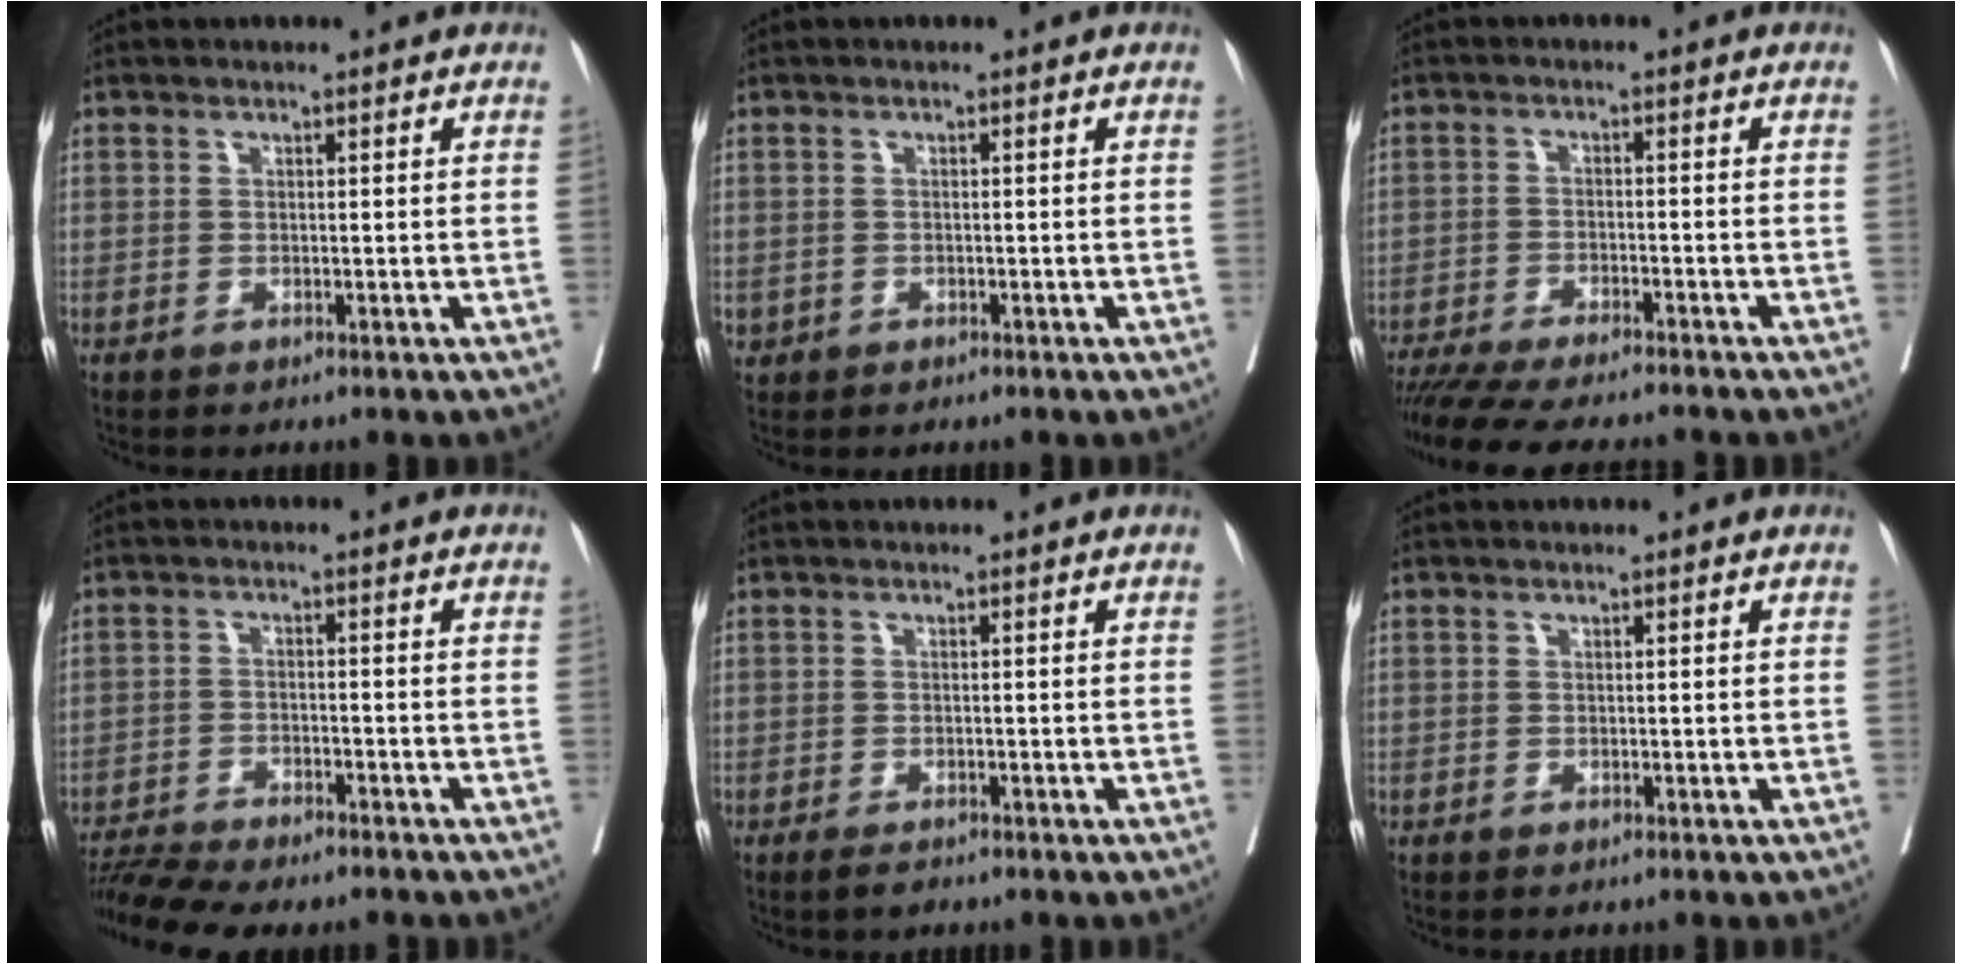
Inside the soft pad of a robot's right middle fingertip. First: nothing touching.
{"total": 1.0, "force": [-0.2, 1.0, 0.1], "torque": [0.000, 0.005, 0.002]}
{"total": 14.3, "force": [-12.7, 1.8, 6.4], "torque": [-0.101, -0.023, -0.185]}
{"total": 10.2, "force": [-9.3, 1.2, 4.0], "torque": [-0.061, 0.002, -0.144]}
{"total": 1.7, "force": [-1.3, 0.6, 0.9], "torque": [-0.017, -0.002, -0.017]}
{"total": 0.0}